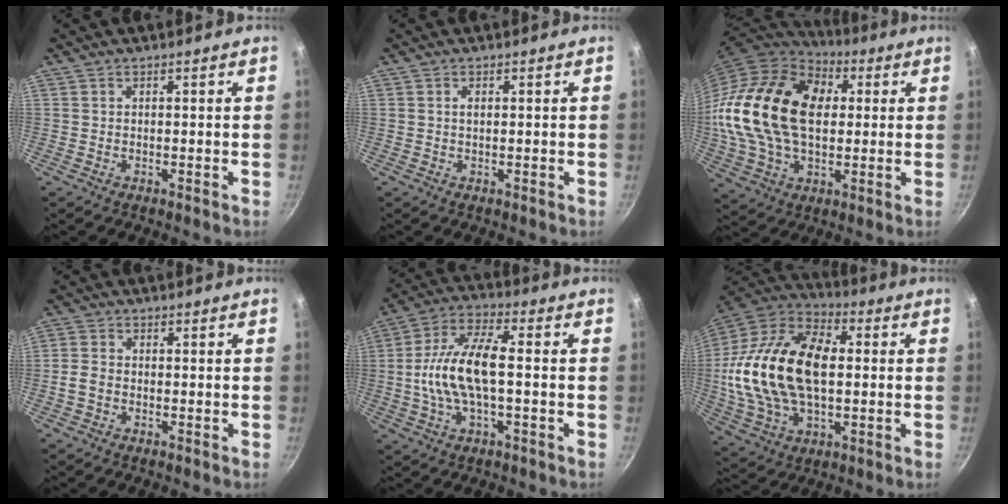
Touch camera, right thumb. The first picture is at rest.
{"total": 1.2, "force": [0.3, 0.6, 0.9], "torque": [-0.015, 0.003, 0.005]}
{"total": 26.7, "force": [3.2, 17.5, 19.9], "torque": [-0.358, 0.025, 0.053]}
{"total": 3.1, "force": [-0.9, 2.2, 1.9], "torque": [-0.042, 0.012, -0.024]}
{"total": 14.0, "force": [-0.8, 6.0, 12.6], "torque": [-0.242, 0.032, -0.027]}
{"total": 27.0, "force": [1.1, 16.4, 21.4], "torque": [-0.398, 0.024, 0.016]}